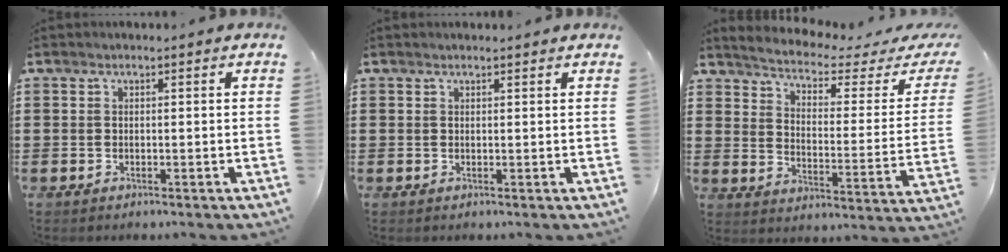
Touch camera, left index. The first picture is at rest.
{"total": 0.7, "force": [0.7, 0.0, 0.3], "torque": [-0.007, -0.002, 0.014]}
{"total": 2.9, "force": [2.4, 0.2, 1.7], "torque": [-0.052, -0.028, 0.029]}